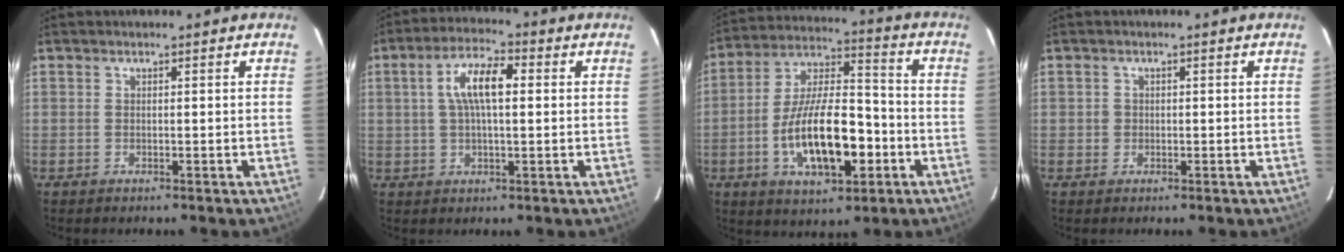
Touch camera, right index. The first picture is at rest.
{"total": 8.3, "force": [1.5, 2.9, 7.6], "torque": [-0.143, 0.018, 0.026]}
{"total": 17.6, "force": [-5.4, 7.2, 15.1], "torque": [-0.287, 0.005, -0.087]}
{"total": 1.3, "force": [-0.2, 1.3, 0.1], "torque": [0.000, 0.001, -0.002]}